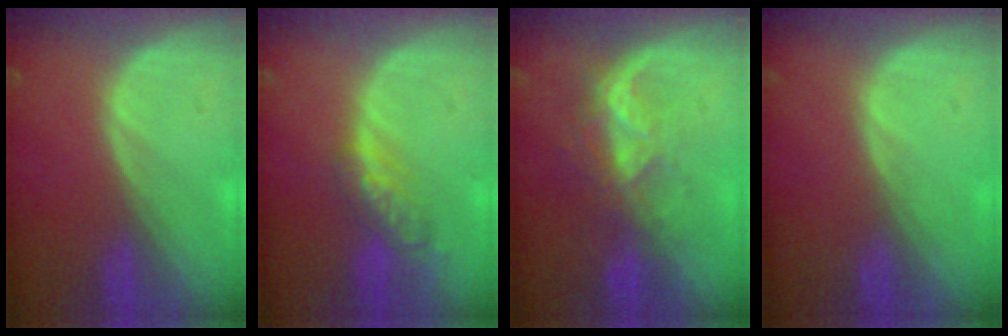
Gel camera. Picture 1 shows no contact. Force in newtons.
{"total": 5.3, "press": 4.8, "slide": 2.1}
{"total": 6.4, "press": 5.9, "slide": 2.6}
{"total": 0.5, "press": 0.0, "slide": 0.5}